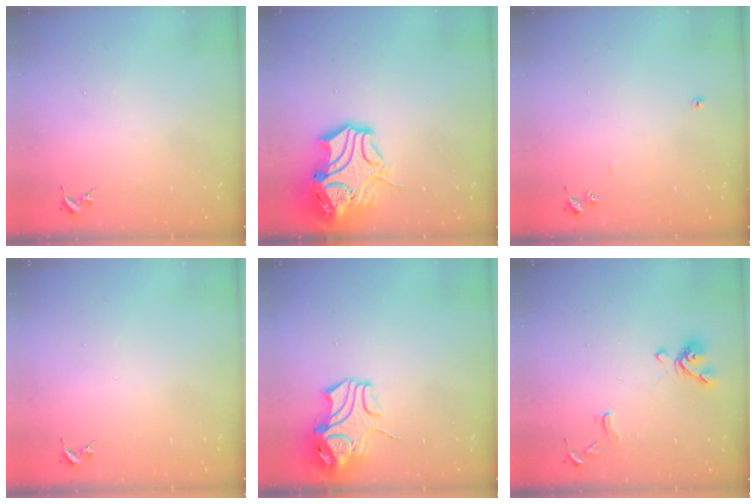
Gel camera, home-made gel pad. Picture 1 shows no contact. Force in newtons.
{"total": 17.1, "press": 16.9, "slide": 2.6}
{"total": 5.6, "press": 5.6, "slide": 0.7}
{"total": 0.0}
{"total": 10.9, "press": 10.8, "slide": 1.6}
{"total": 10.9, "press": 10.8, "slide": 1.4}